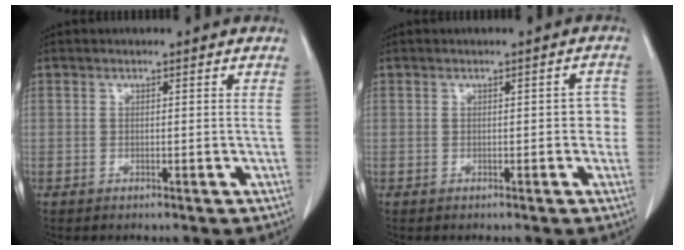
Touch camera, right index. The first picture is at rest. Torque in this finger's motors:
{"motor_torque": [0.31, -0.17, 0.05, 0.02]}